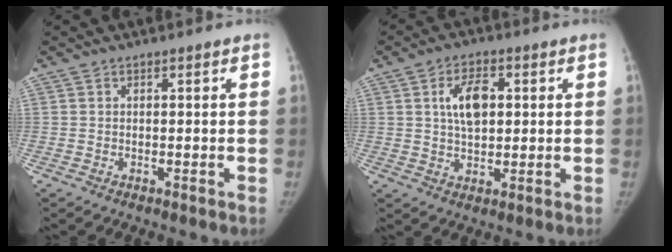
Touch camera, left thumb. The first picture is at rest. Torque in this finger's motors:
{"motor_torque": [-0.29, 0.36, 0.18, 0.24, 0.02]}